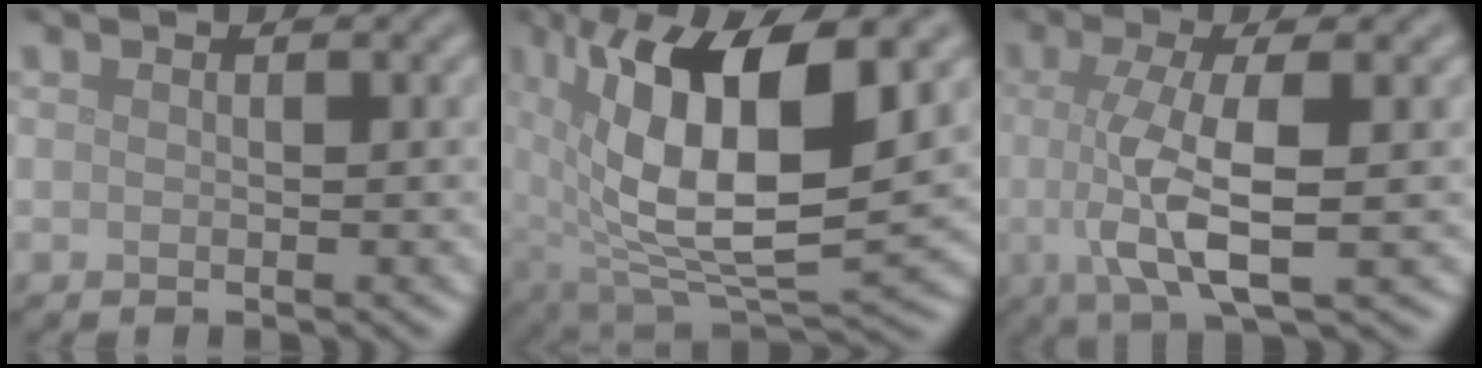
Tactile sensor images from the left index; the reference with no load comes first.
{"total": 14.0, "force": [3.4, 6.0, 12.2], "torque": [-0.220, -0.006, 0.065]}
{"total": 6.6, "force": [-0.5, 1.9, 6.3], "torque": [-0.116, -0.005, -0.011]}